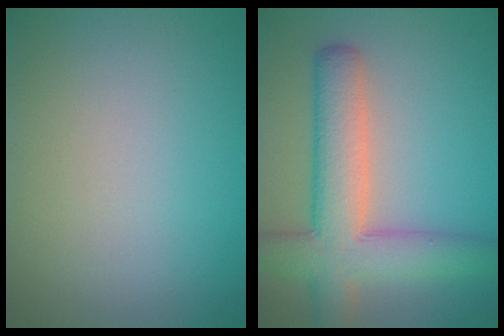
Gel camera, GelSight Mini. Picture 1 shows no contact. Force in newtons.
{"total": 7.3, "press": 7.3, "slide": 0.4}